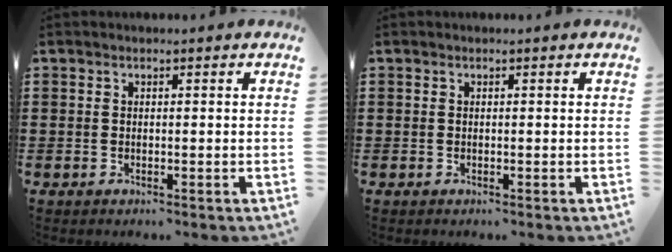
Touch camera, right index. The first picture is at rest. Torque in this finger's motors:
{"motor_torque": [-0.22, 0.79, 0.00, -0.01]}